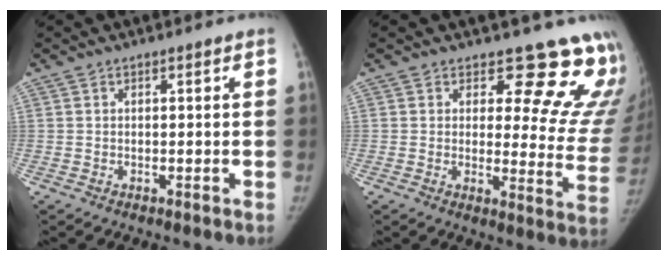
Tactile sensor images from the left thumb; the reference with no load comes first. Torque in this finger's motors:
{"motor_torque": [0.09, 0.14, 0.40, -0.13, 0.01]}